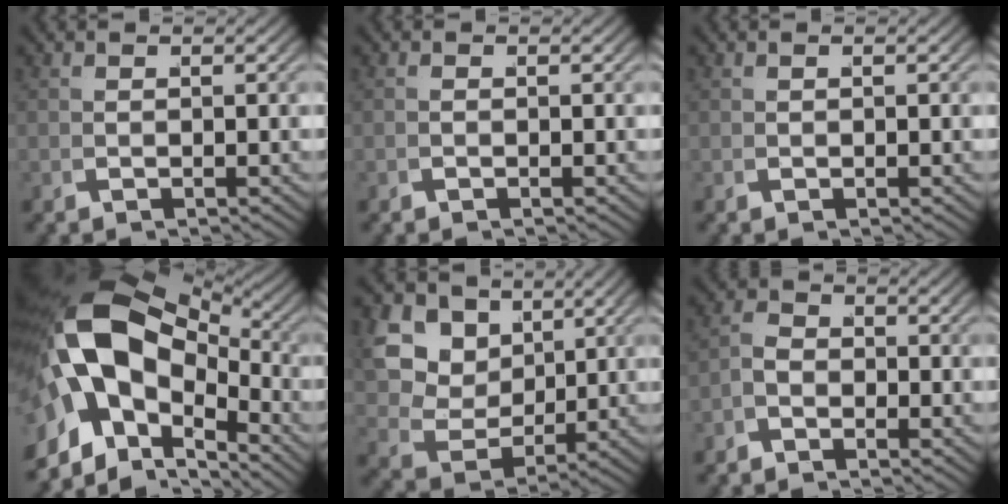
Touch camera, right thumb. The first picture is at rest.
{"total": 0.0}
{"total": 0.0}
{"total": 17.4, "force": [-0.5, 11.7, 12.9], "torque": [-0.278, -0.060, 0.023]}
{"total": 11.1, "force": [2.1, 8.8, 6.5], "torque": [-0.149, -0.029, 0.041]}
{"total": 1.9, "force": [-1.0, 1.2, 0.9], "torque": [-0.011, -0.005, -0.022]}